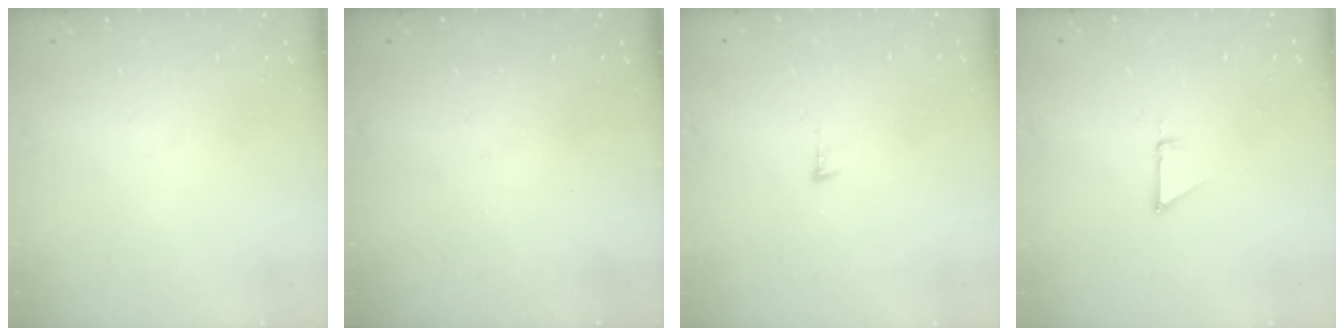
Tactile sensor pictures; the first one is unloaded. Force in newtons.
{"total": 0.0}
{"total": 4.5, "press": 4.5, "slide": 0.3}
{"total": 2.5, "press": 2.5, "slide": 0.1}